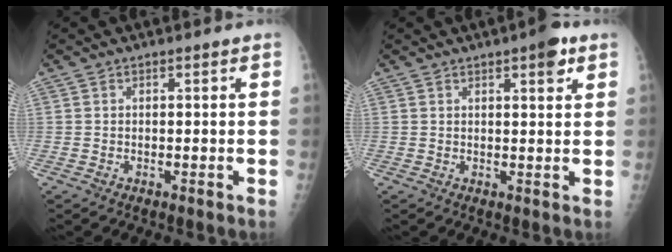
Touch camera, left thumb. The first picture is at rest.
{"total": 4.5, "force": [2.6, 1.4, 3.4], "torque": [-0.036, -0.009, 0.031]}